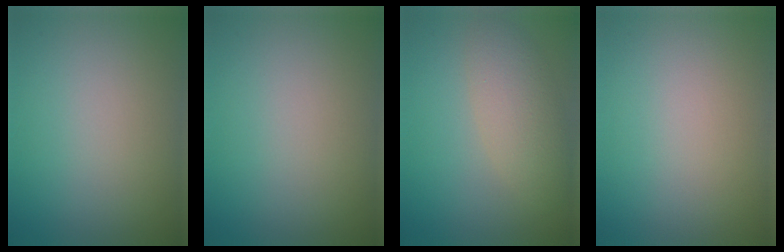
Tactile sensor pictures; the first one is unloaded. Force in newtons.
{"total": 0.0}
{"total": 3.6, "press": 3.6, "slide": 0.1}
{"total": 0.0}